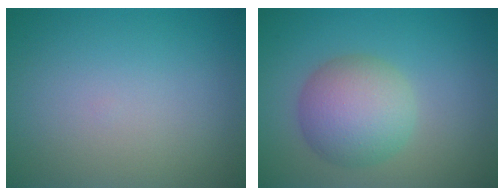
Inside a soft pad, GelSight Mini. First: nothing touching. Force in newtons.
{"total": 5.5, "press": 5.5, "slide": 0.3}